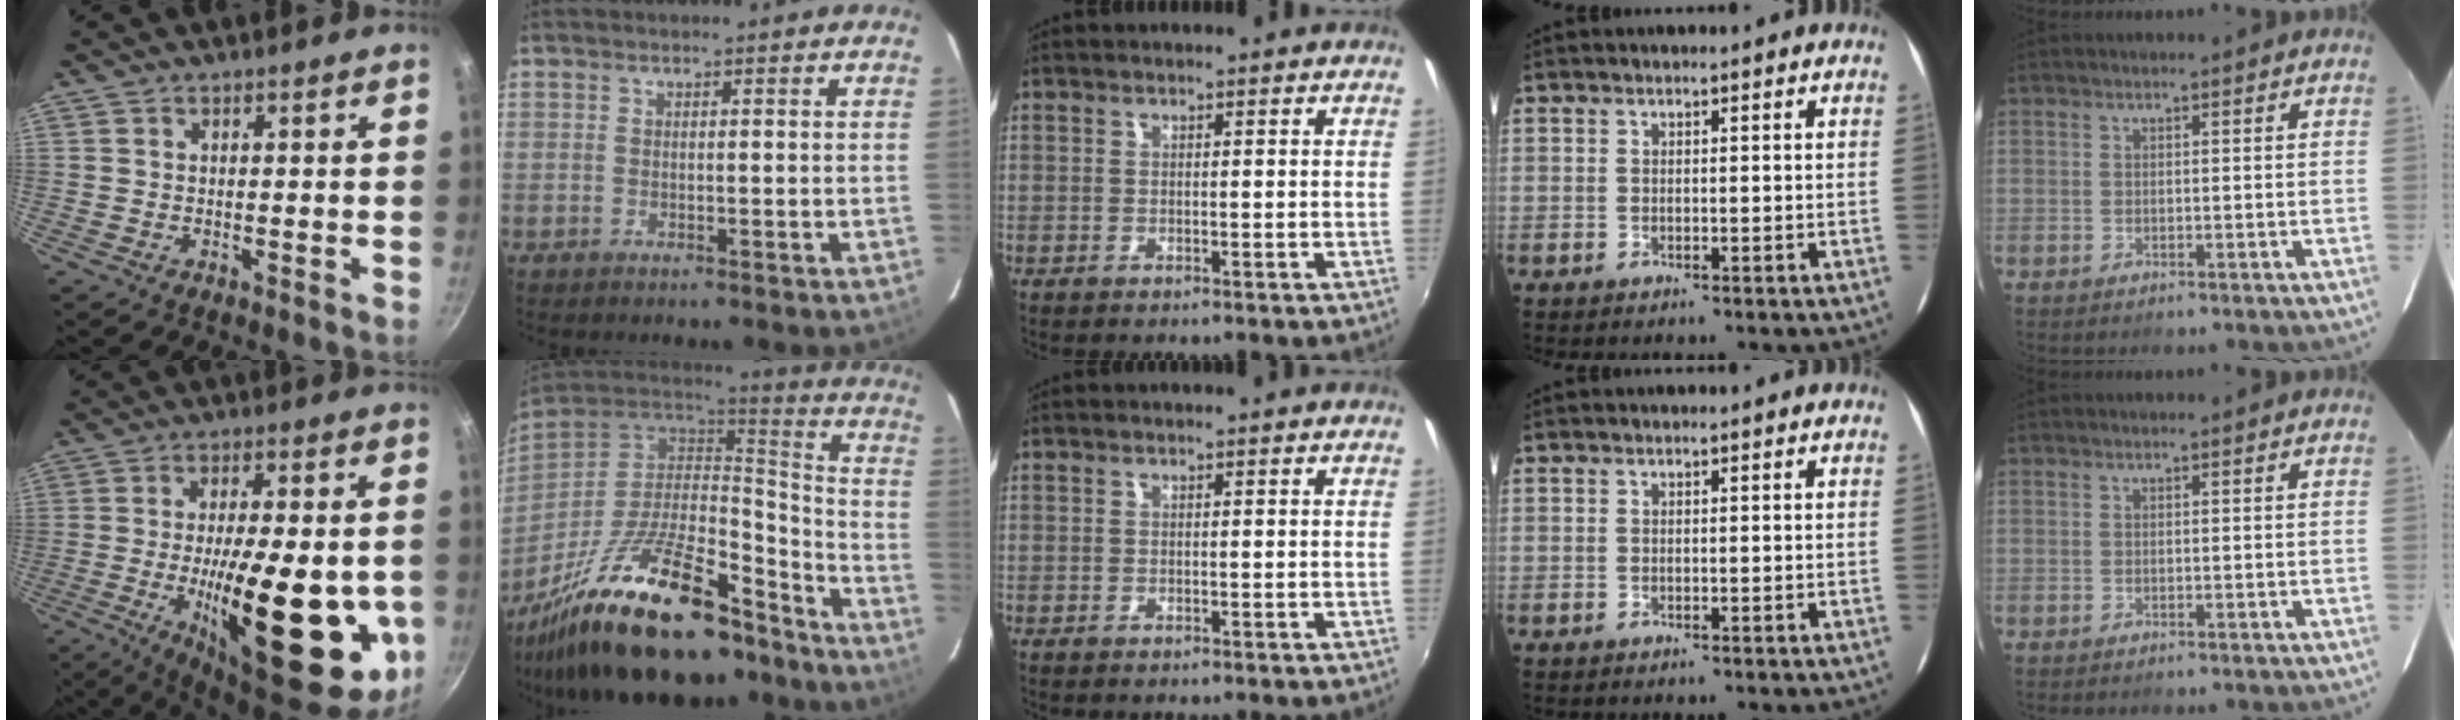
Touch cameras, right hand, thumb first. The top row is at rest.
{"thumb": {"total": 27.5, "force": [-5.8, 9.9, 25.0], "torque": [-0.347, -0.008, -0.072]}, "index": {"total": 32.3, "force": [-22.6, 11.6, 20.0], "torque": [-0.367, -0.021, -0.344]}}